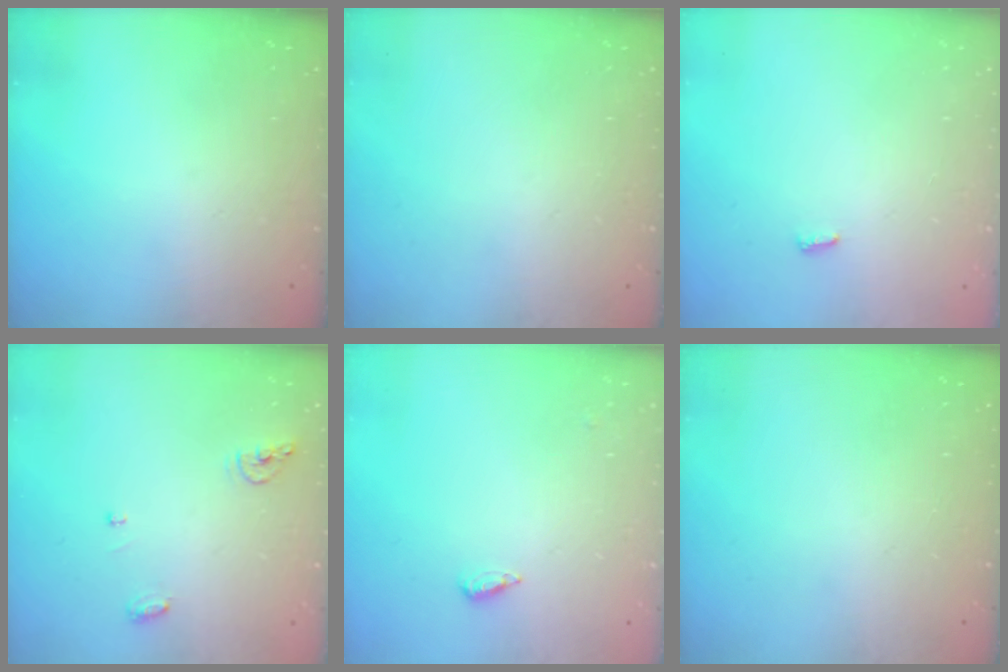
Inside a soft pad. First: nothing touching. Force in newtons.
{"total": 0.0}
{"total": 2.8, "press": 2.8, "slide": 0.5}
{"total": 6.0, "press": 6.0, "slide": 0.2}
{"total": 2.2, "press": 2.2, "slide": 0.5}
{"total": 0.0}